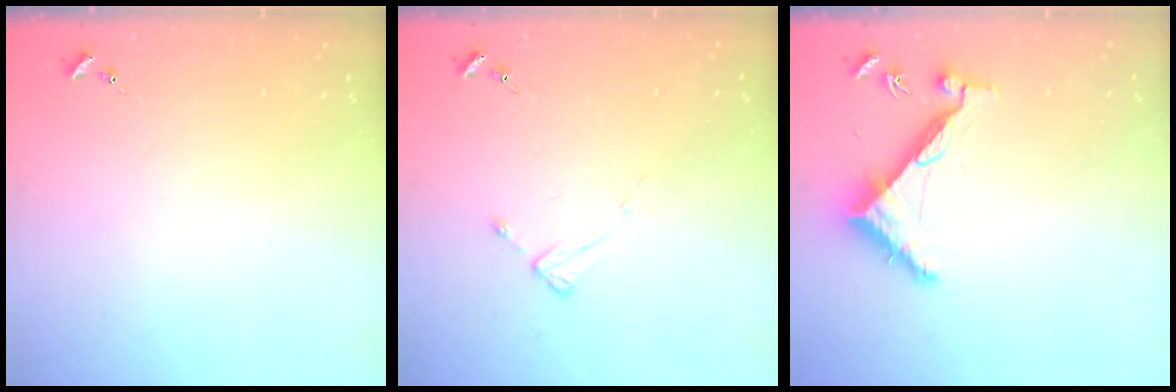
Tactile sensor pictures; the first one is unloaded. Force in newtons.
{"total": 2.4, "press": 2.4, "slide": 0.3}
{"total": 6.9, "press": 6.9, "slide": 0.3}